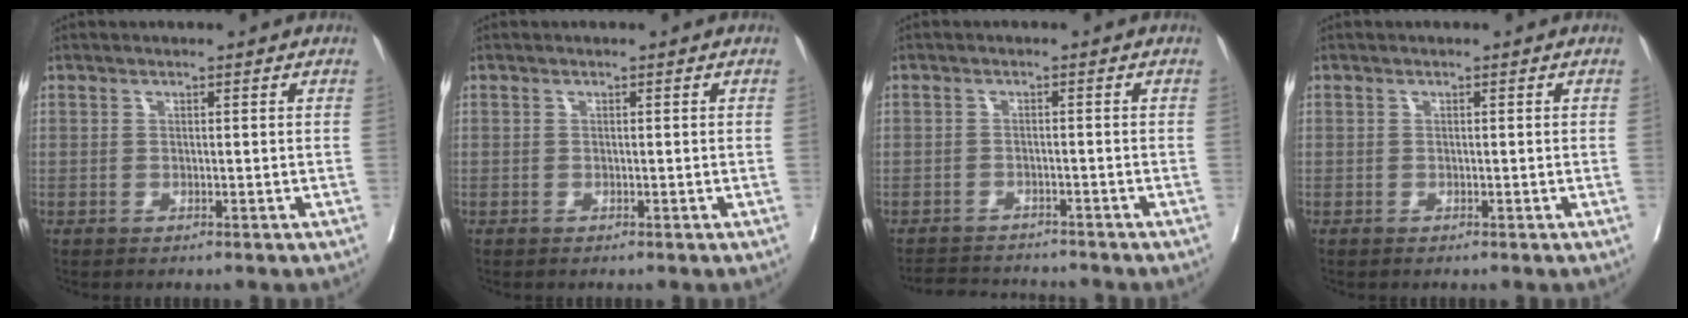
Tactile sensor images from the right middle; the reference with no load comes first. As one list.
[{"total": 0.0}, {"total": 5.6, "force": [-5.6, 0.6, 0.5], "torque": [-0.010, -0.005, -0.088]}, {"total": 0.0}]